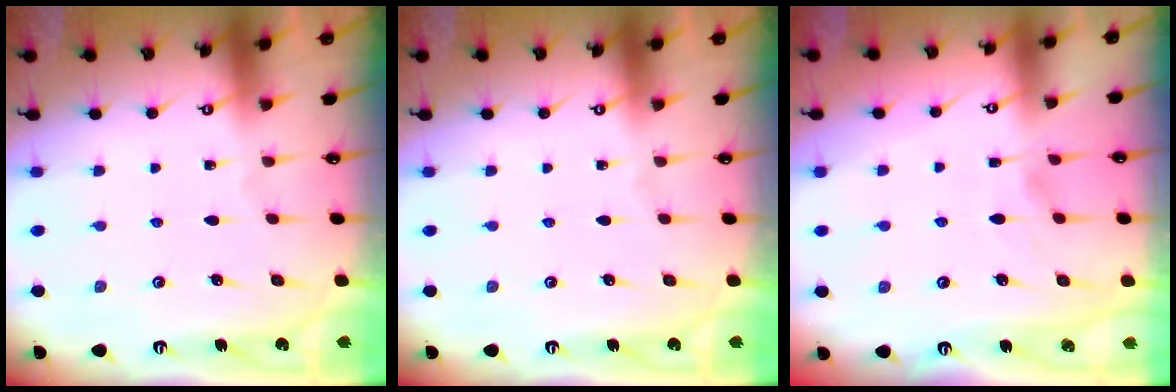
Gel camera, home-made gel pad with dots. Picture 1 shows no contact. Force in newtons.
{"total": 0.0}
{"total": 1.7, "press": 1.4, "slide": 1.0}